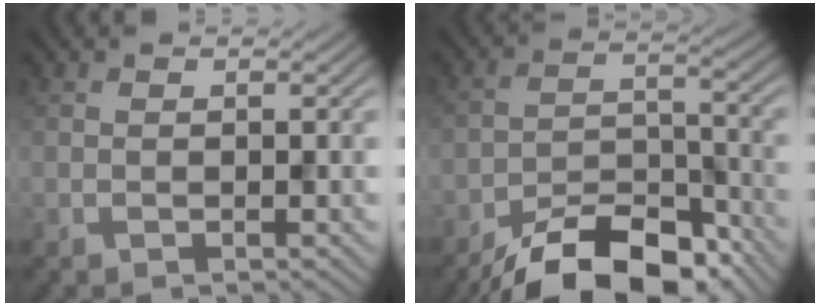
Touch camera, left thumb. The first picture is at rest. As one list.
[{"total": 12.6, "force": [-10.2, 4.6, 5.9], "torque": [-0.090, -0.017, -0.169]}]